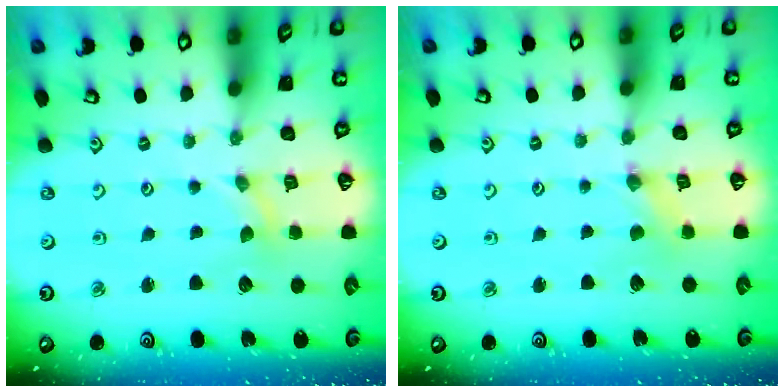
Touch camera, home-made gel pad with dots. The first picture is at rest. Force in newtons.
{"total": 0.0}